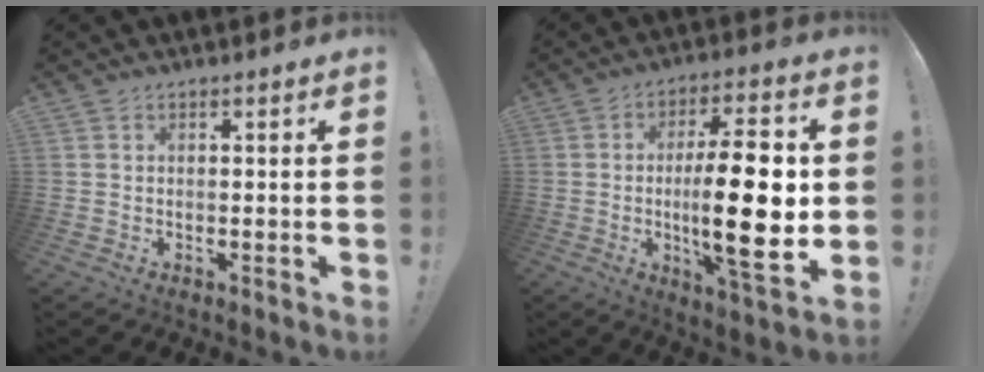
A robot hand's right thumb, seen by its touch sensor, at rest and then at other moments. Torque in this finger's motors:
{"motor_torque": [1.85, 3.16, 1.67, -0.34, 0.29]}